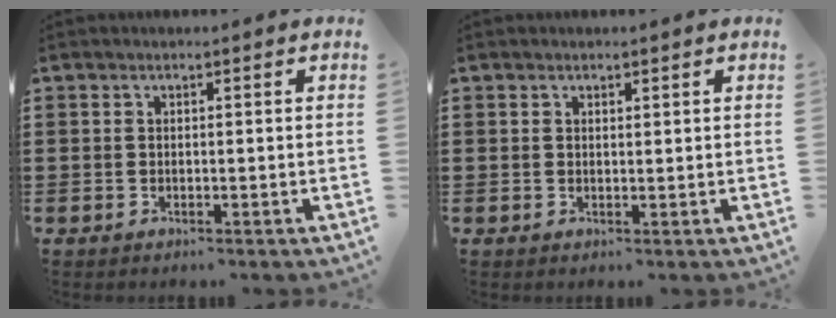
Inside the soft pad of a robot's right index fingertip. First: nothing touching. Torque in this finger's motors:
{"motor_torque": [-0.25, 0.57, -0.02, -0.01]}